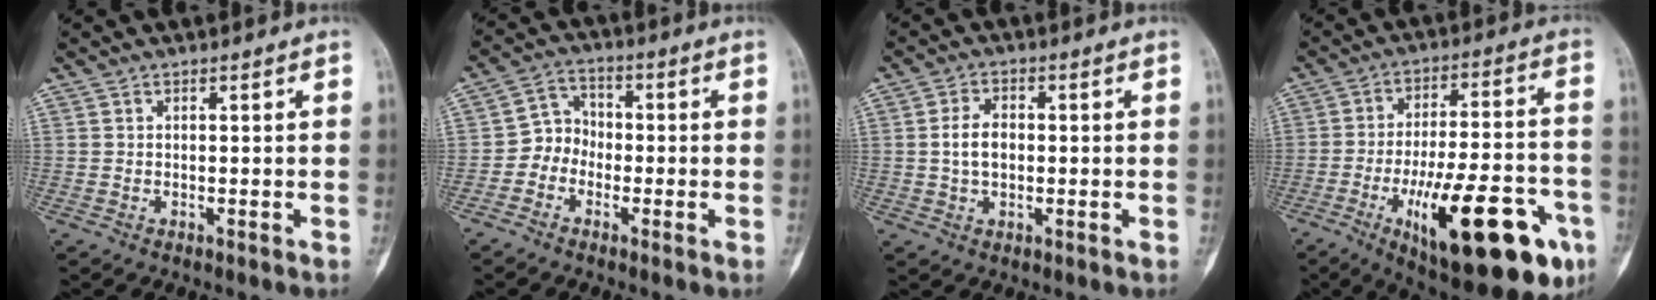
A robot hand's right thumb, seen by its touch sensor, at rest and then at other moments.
{"total": 5.2, "force": [-1.9, 4.5, 1.8], "torque": [-0.005, 0.024, -0.049]}
{"total": 4.9, "force": [0.1, 3.3, 3.7], "torque": [-0.068, 0.009, 0.001]}
{"total": 26.8, "force": [-10.9, 9.0, 22.8], "torque": [-0.298, 0.036, -0.149]}